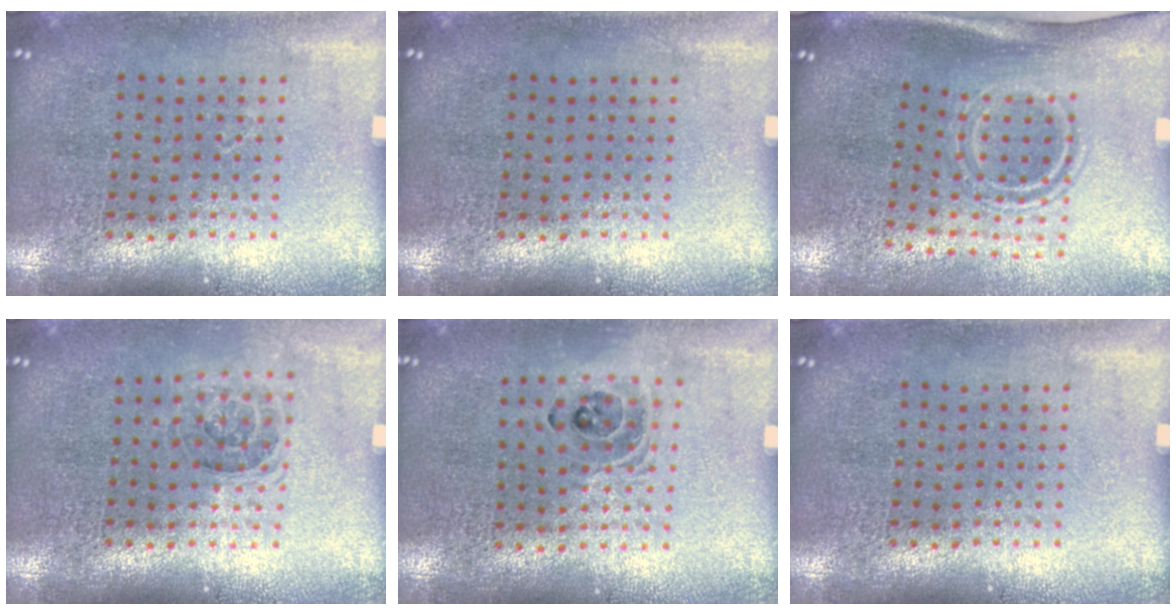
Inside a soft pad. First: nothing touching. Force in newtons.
{"total": 0.0}
{"total": 1.7, "press": 1.0, "slide": 1.3}
{"total": 1.3, "press": 1.0, "slide": 0.7}
{"total": 1.2, "press": 1.1, "slide": 0.6}
{"total": 0.0}